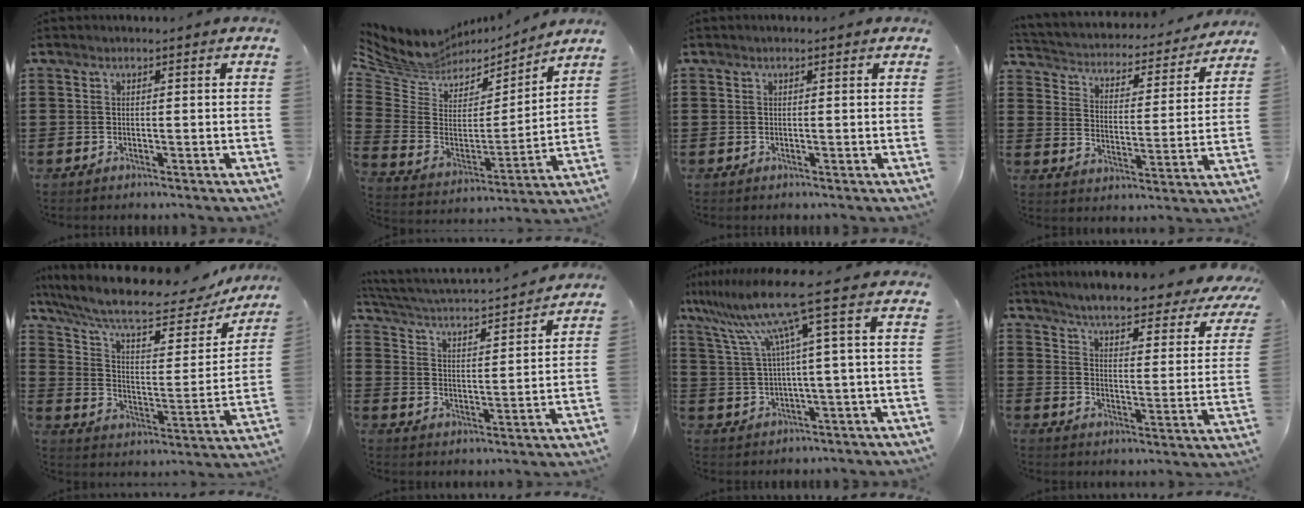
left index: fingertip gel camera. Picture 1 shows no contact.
{"total": 6.5, "force": [5.9, 2.6, 0.3], "torque": [-0.049, -0.047, 0.103]}
{"total": 0.5, "force": [0.3, 0.1, 0.4], "torque": [-0.007, 0.001, 0.006]}
{"total": 2.6, "force": [2.5, 0.6, 0.2], "torque": [-0.023, -0.027, 0.031]}
{"total": 11.4, "force": [9.0, 2.3, 6.6], "torque": [-0.155, -0.046, 0.152]}
{"total": 2.9, "force": [2.7, 0.0, 1.1], "torque": [-0.039, -0.030, 0.035]}
{"total": 11.0, "force": [5.1, -0.3, 9.8], "torque": [-0.230, -0.031, 0.068]}
{"total": 5.0, "force": [4.7, -0.1, 1.7], "torque": [-0.057, -0.039, 0.075]}